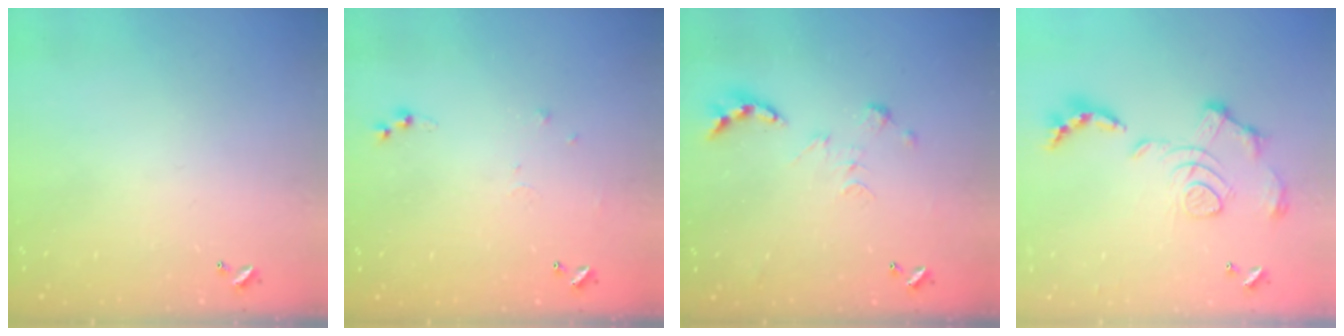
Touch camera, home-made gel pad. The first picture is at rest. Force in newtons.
{"total": 5.1, "press": 5.1, "slide": 0.6}
{"total": 0.0}
{"total": 1.7, "press": 1.1, "slide": 1.3}